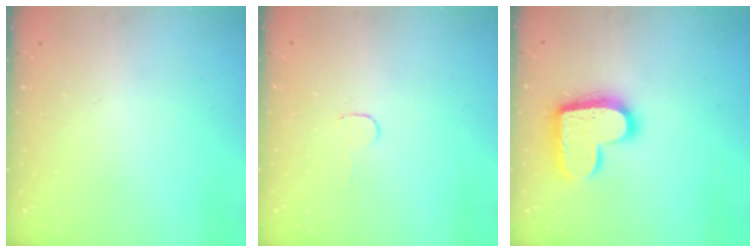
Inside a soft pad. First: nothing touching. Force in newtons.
{"total": 2.8, "press": 2.8, "slide": 0.2}
{"total": 17.4, "press": 17.4, "slide": 0.9}